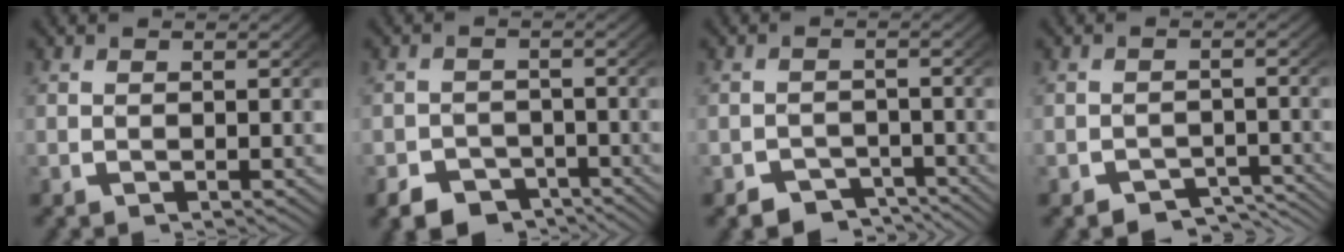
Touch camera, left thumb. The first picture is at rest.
{"total": 6.0, "force": [-4.4, 3.7, 1.7], "torque": [-0.019, -0.024, -0.074]}
{"total": 4.4, "force": [-3.3, 2.5, 1.5], "torque": [-0.016, -0.021, -0.057]}
{"total": 3.9, "force": [-3.0, 2.0, 1.7], "torque": [-0.018, -0.016, -0.049]}